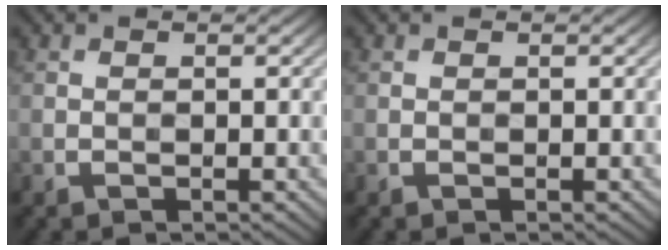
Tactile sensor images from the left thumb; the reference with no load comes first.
{"total": 0.0}